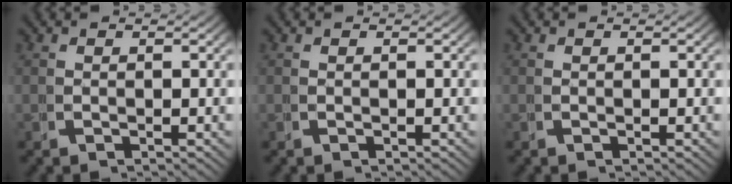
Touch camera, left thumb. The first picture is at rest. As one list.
[{"total": 0.6, "force": [0.3, -0.5, -0.2], "torque": [0.006, -0.002, 0.006]}, {"total": 0.0}]